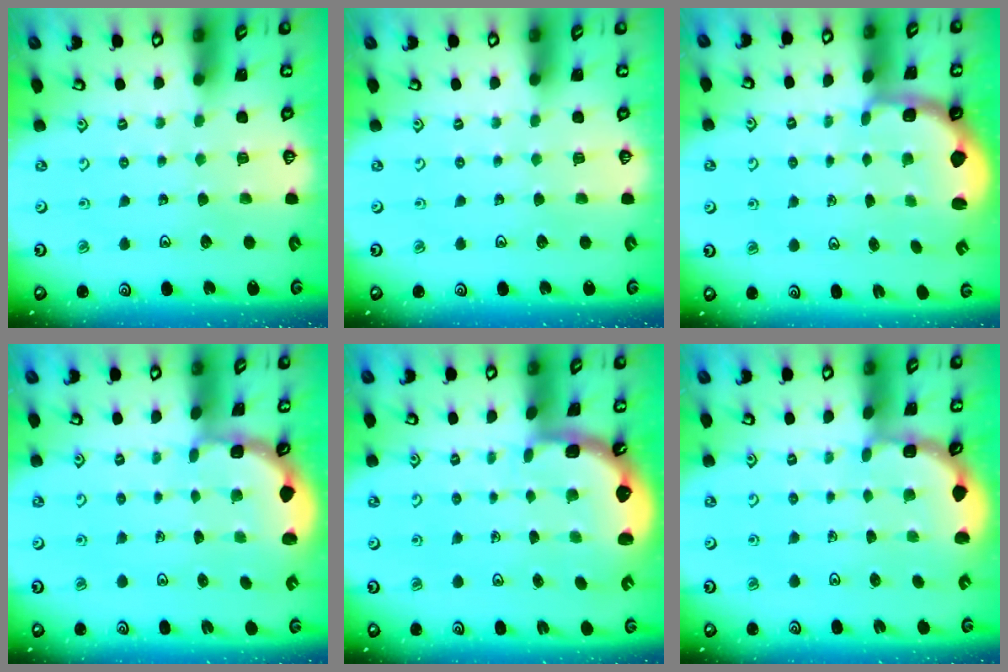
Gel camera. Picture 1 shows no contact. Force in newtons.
{"total": 0.0}
{"total": 2.3, "press": 1.2, "slide": 1.9}
{"total": 2.0, "press": 1.6, "slide": 1.1}
{"total": 2.5, "press": 1.6, "slide": 1.9}
{"total": 2.1, "press": 2.1, "slide": 0.3}